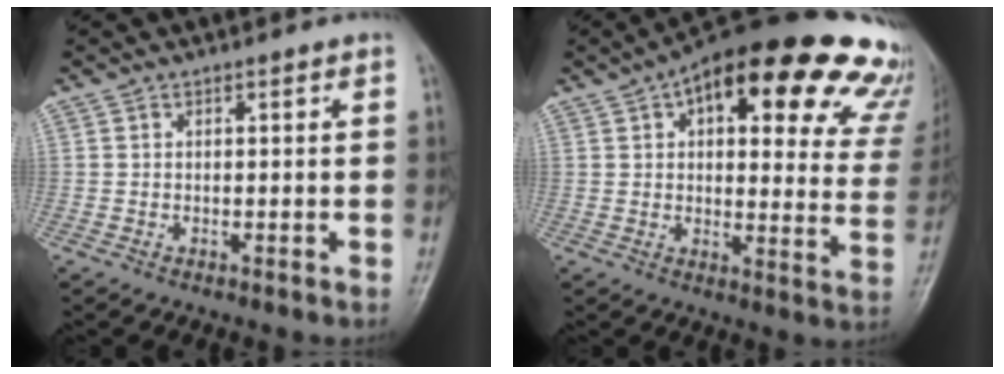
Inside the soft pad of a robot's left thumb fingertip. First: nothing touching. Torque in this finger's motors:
{"motor_torque": [1.07, 1.11, 1.73, -1.04, 0.12]}